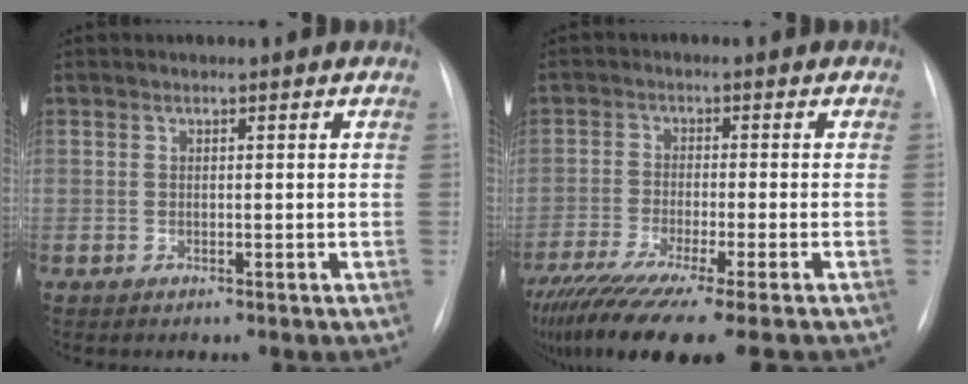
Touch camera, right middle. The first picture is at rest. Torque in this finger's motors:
{"motor_torque": [1.15, -0.99, 0.40, 0.15]}